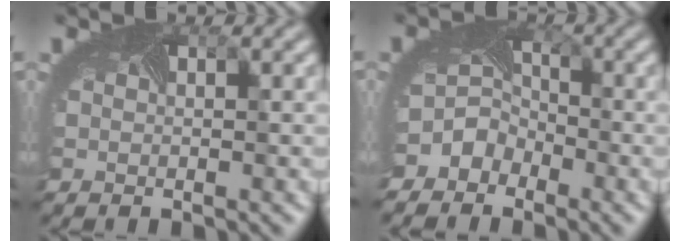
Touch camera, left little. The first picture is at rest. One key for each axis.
{"total": 3.6, "fx": -2.6, "fy": 2.5, "fz": 0.6, "tx": 0.012, "ty": 0.004, "tz": -0.049}